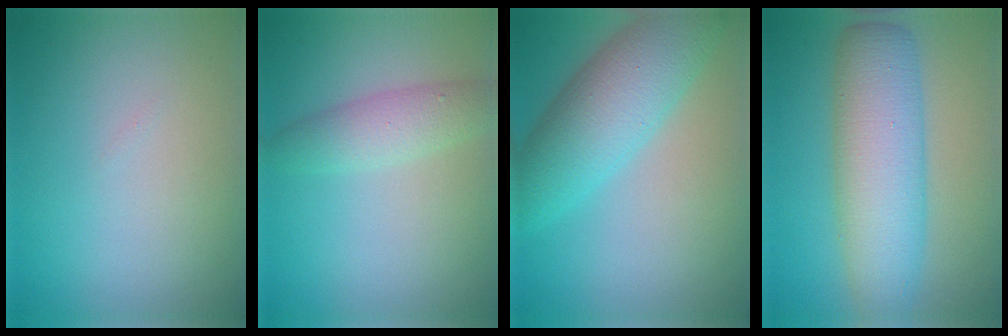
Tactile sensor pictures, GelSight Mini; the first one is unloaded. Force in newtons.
{"total": 2.8, "press": 2.8, "slide": 0.0}
{"total": 7.1, "press": 7.1, "slide": 0.2}
{"total": 7.6, "press": 7.6, "slide": 0.1}